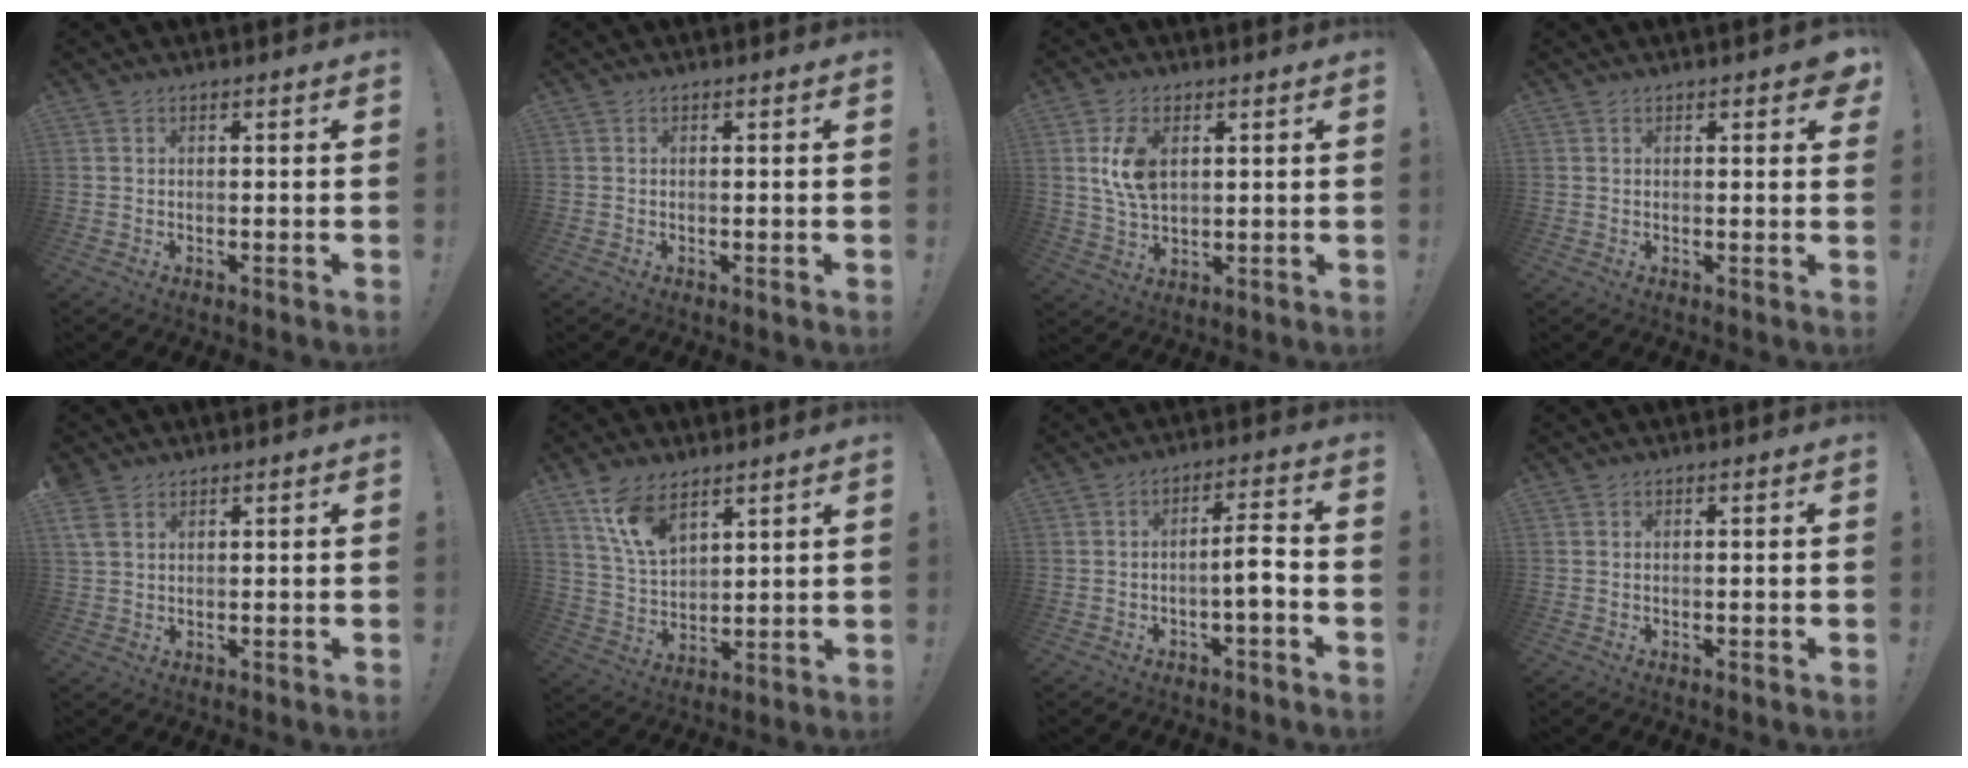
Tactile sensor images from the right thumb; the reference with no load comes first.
{"total": 0.0}
{"total": 9.8, "force": [2.9, 6.2, 7.0], "torque": [-0.132, -0.006, 0.052]}
{"total": 2.2, "force": [1.2, 1.1, 1.5], "torque": [-0.003, -0.006, 0.016]}
{"total": 3.8, "force": [2.4, 2.0, 2.2], "torque": [-0.037, -0.005, 0.048]}
{"total": 11.2, "force": [7.5, 5.7, 6.0], "torque": [-0.116, -0.035, 0.146]}
{"total": 6.1, "force": [-1.8, 1.2, 5.6], "torque": [-0.092, 0.011, -0.033]}
{"total": 0.6, "force": [-0.1, 0.0, 0.6], "torque": [-0.005, -0.003, -0.003]}